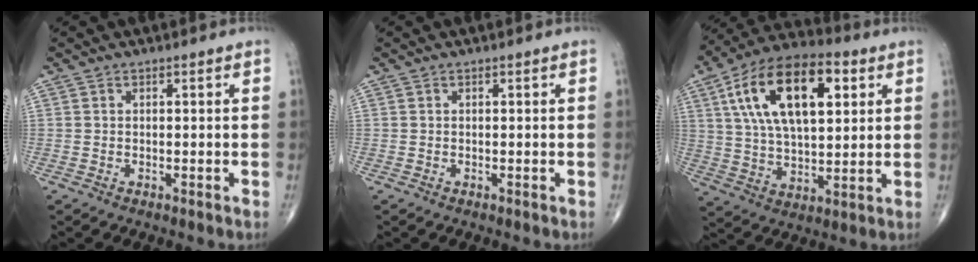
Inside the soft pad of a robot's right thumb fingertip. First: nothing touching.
{"total": 0.0}
{"total": 21.0, "force": [6.9, 10.3, 17.0], "torque": [-0.285, 0.000, 0.115]}